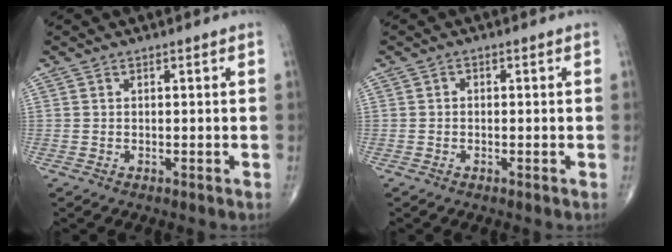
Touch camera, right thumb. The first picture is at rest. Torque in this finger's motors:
{"motor_torque": [-0.29, 0.14, 0.00, -0.22, -0.01]}